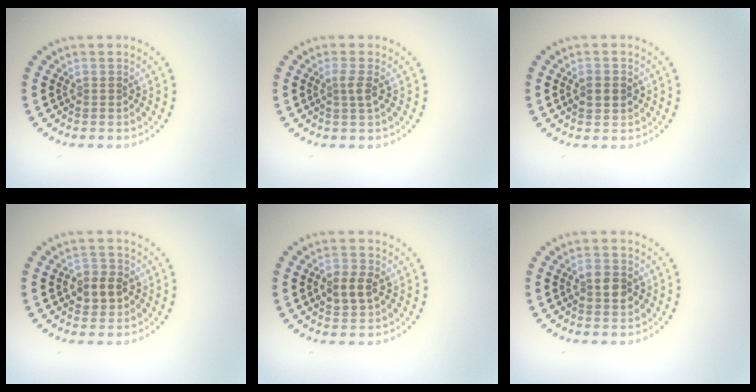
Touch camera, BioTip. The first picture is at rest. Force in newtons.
{"total": 1.4, "press": 1.1, "slide": 0.9}
{"total": 1.7, "press": 1.7, "slide": 0.2}
{"total": 2.8, "press": 2.8, "slide": 0.4}
{"total": 2.8, "press": 2.8, "slide": 0.1}
{"total": 2.5, "press": 2.5, "slide": 0.2}